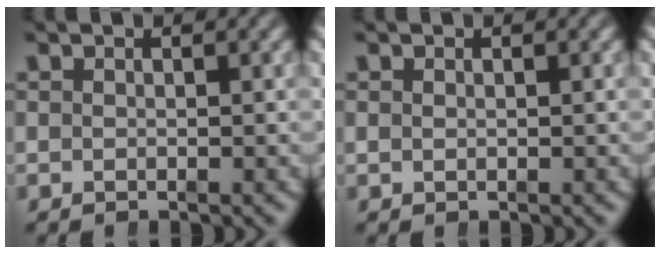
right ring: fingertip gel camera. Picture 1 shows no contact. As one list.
[{"total": 0.0}]